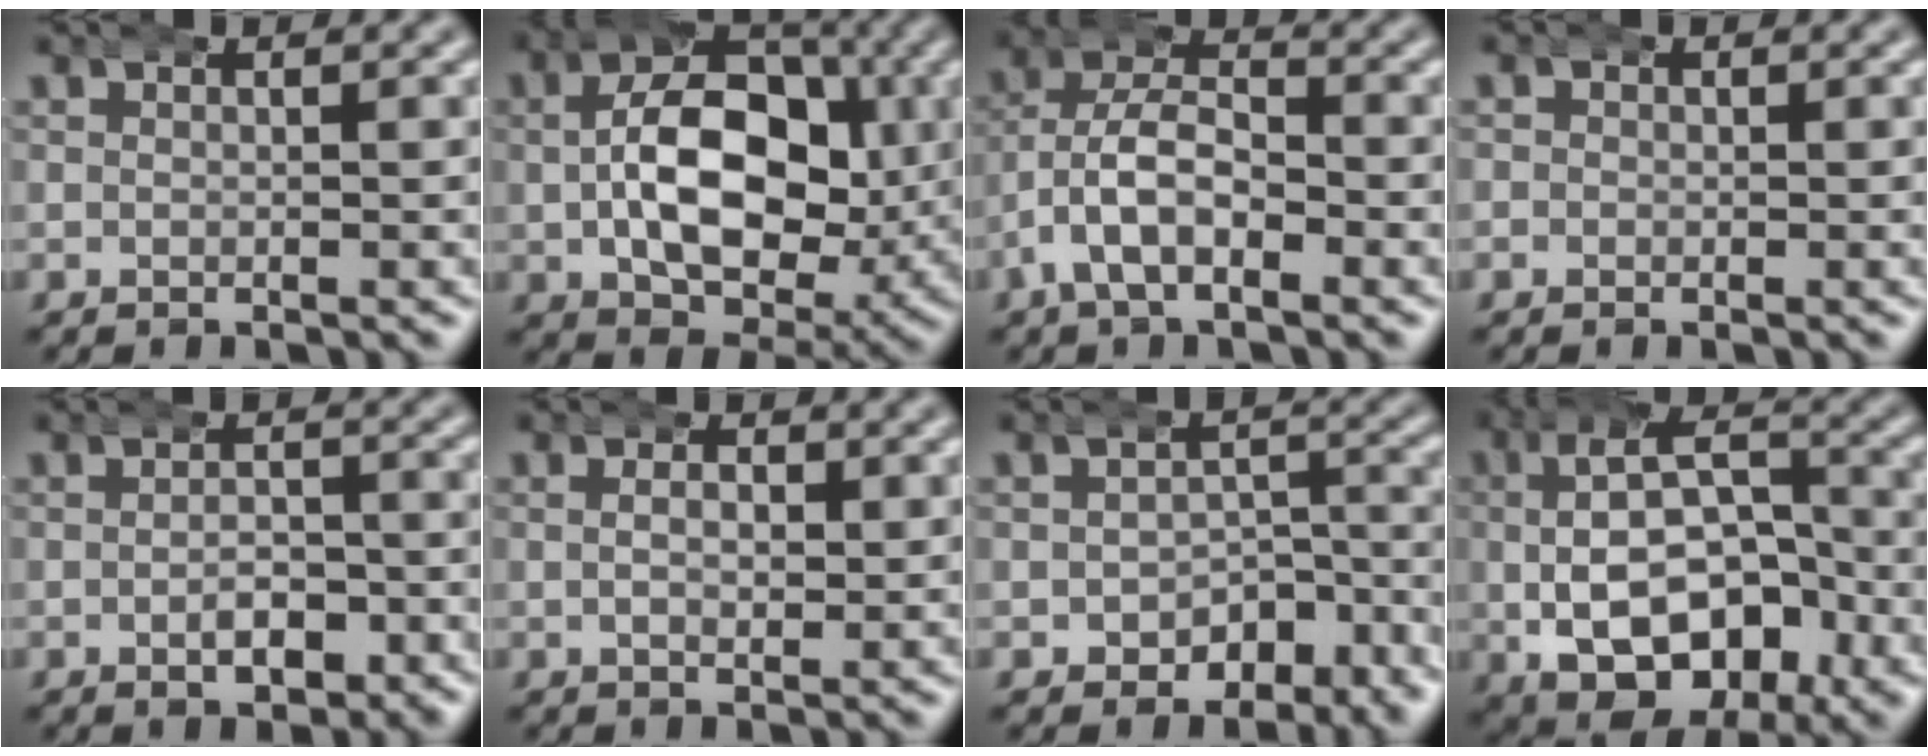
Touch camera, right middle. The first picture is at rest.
{"total": 11.7, "force": [0.5, 7.8, 8.8], "torque": [-0.126, -0.011, 0.009]}
{"total": 4.2, "force": [-0.3, 3.0, 2.9], "torque": [-0.049, -0.007, -0.013]}
{"total": 0.5, "force": [-0.2, 0.5, 0.0], "torque": [-0.004, -0.002, -0.005]}
{"total": 3.5, "force": [-1.7, 2.1, 2.3], "torque": [-0.022, -0.001, -0.032]}
{"total": 2.5, "force": [0.3, 1.3, 2.2], "torque": [-0.017, 0.008, -0.002]}
{"total": 4.9, "force": [-3.4, 3.1, 1.8], "torque": [-0.017, -0.008, -0.049]}
{"total": 12.2, "force": [-1.2, 8.3, 8.9], "torque": [-0.147, -0.024, -0.011]}